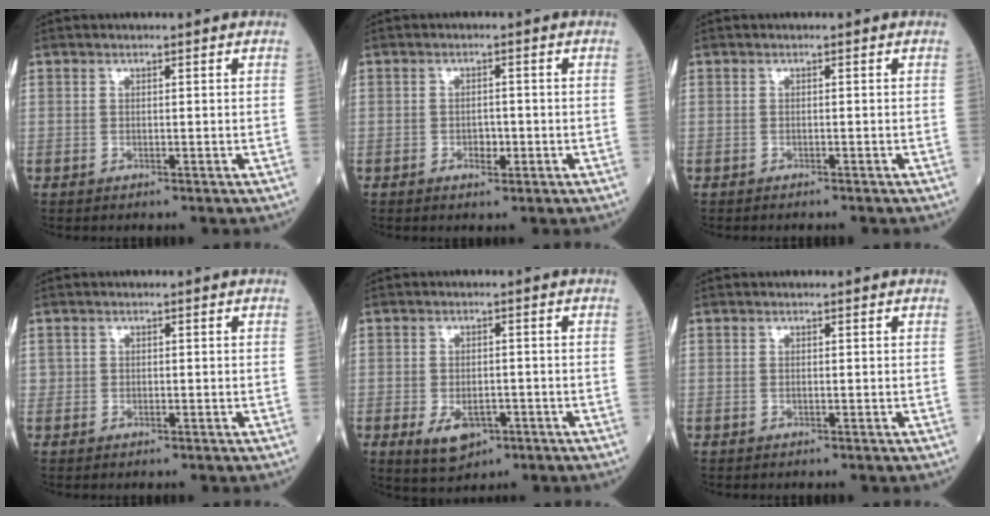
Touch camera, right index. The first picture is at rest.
{"total": 2.1, "force": [-0.7, 1.2, 1.5], "torque": [-0.018, 0.005, -0.009]}
{"total": 1.2, "force": [-1.1, 0.1, 0.4], "torque": [-0.005, -0.001, -0.015]}
{"total": 0.7, "force": [-0.1, 0.6, 0.2], "torque": [0.001, 0.001, -0.001]}
{"total": 5.8, "force": [-2.5, 3.4, 3.9], "torque": [-0.067, -0.004, -0.031]}
{"total": 0.0}